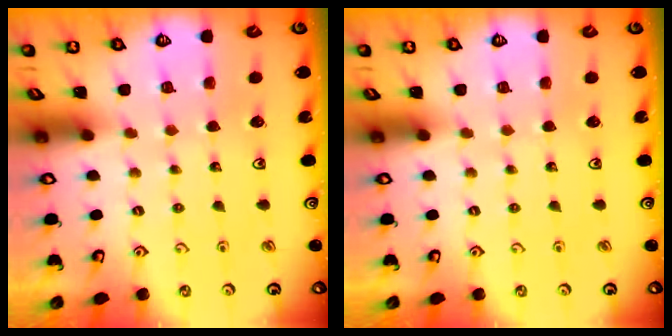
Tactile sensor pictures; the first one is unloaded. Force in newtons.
{"total": 0.0}